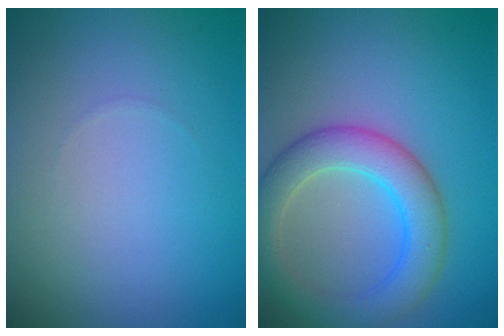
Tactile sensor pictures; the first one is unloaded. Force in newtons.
{"total": 5.4, "press": 5.3, "slide": 0.3}